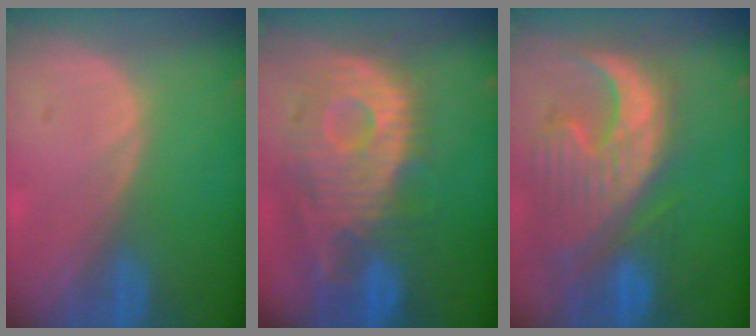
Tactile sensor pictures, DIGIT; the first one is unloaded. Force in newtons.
{"total": 12.4, "press": 10.9, "slide": 5.9}
{"total": 13.3, "press": 11.4, "slide": 6.9}